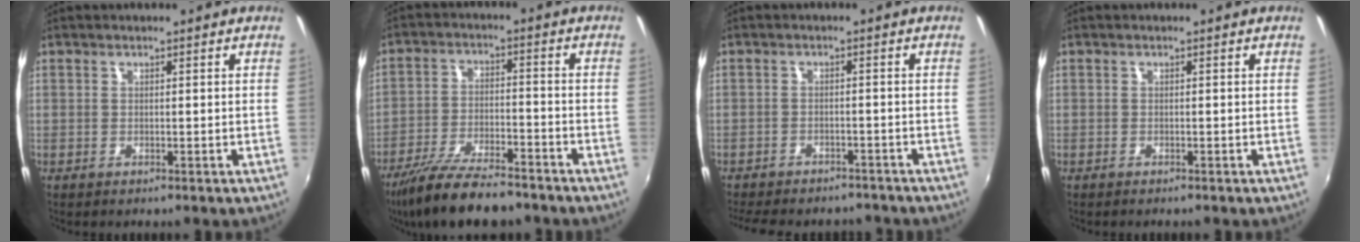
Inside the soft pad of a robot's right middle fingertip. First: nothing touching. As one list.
[{"total": 14.4, "force": [-11.9, 3.3, 7.5], "torque": [-0.163, -0.027, -0.205]}, {"total": 13.0, "force": [-11.1, 4.7, 5.0], "torque": [-0.119, -0.012, -0.153]}, {"total": 0.6, "force": [-0.5, 0.2, 0.2], "torque": [-0.004, -0.001, -0.010]}]